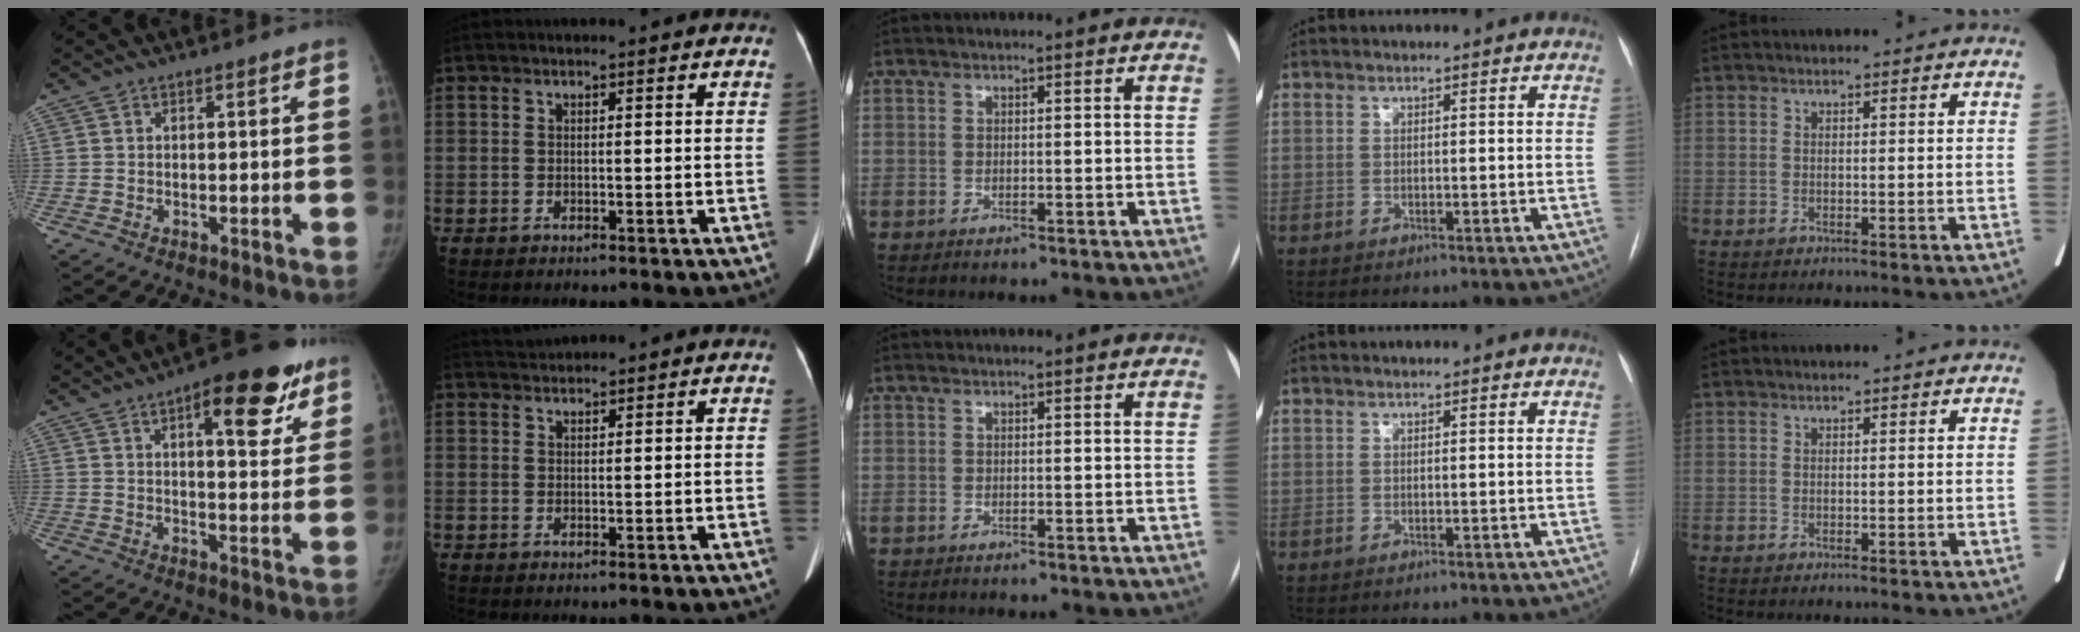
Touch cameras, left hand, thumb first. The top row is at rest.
{"thumb": {"total": 15.3, "force": [8.1, 5.7, 11.6], "torque": [-0.113, -0.024, 0.107]}, "index": {"total": 1.5, "force": [1.5, 0.0, -0.1], "torque": [-0.003, 0.015, 0.032]}}